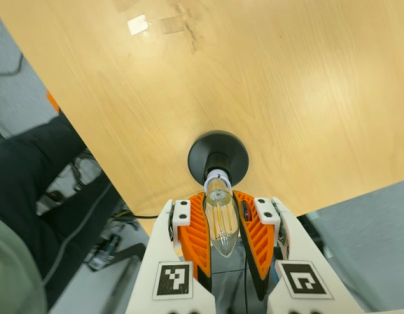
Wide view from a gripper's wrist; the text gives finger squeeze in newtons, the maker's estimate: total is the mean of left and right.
{"total": 20.7, "left": 20.2, "right": 21.2}